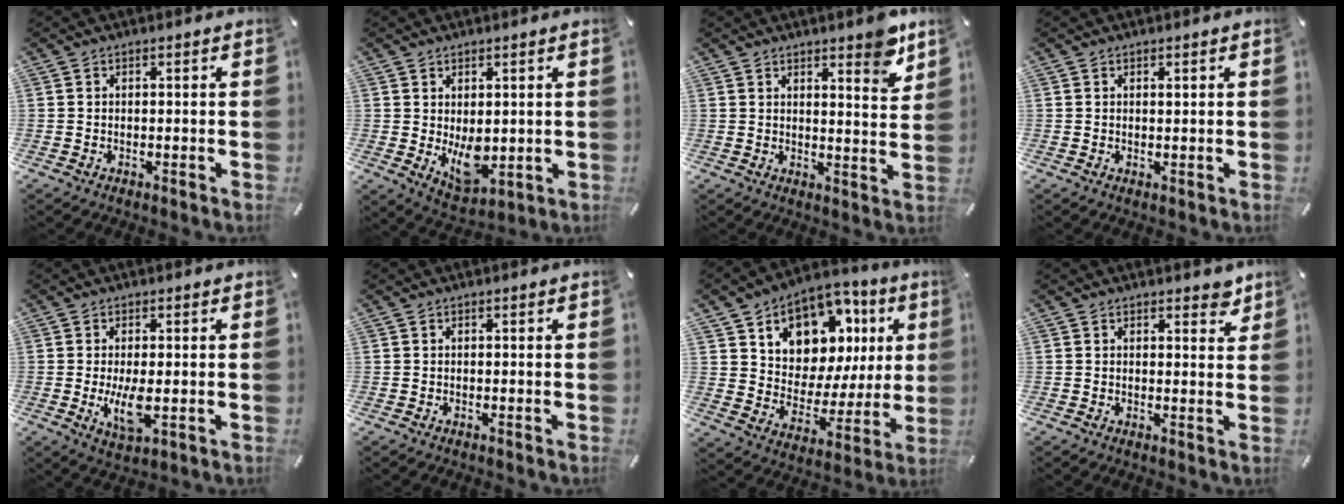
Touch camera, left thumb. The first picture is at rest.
{"total": 7.8, "force": [0.1, 5.1, 5.9], "torque": [-0.084, -0.010, 0.007]}
{"total": 6.7, "force": [5.4, 1.9, 3.6], "torque": [-0.037, -0.040, 0.088]}
{"total": 0.7, "force": [0.4, 0.3, 0.4], "torque": [-0.009, 0.000, 0.008]}
{"total": 7.0, "force": [-0.5, 2.7, 6.4], "torque": [-0.135, -0.017, -0.012]}
{"total": 0.0}
{"total": 12.0, "force": [7.1, 8.7, 4.1], "torque": [-0.066, -0.075, 0.126]}
{"total": 3.0, "force": [2.4, 1.5, 0.9], "torque": [0.001, -0.013, 0.038]}